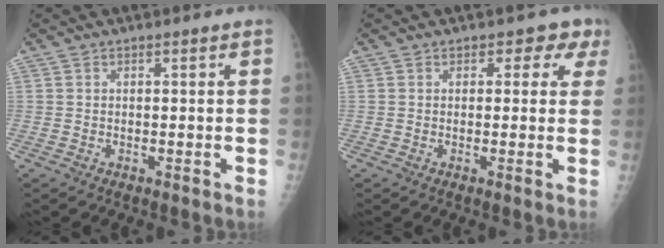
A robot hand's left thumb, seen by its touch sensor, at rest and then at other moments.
{"total": 3.4, "force": [1.7, 2.5, 1.6], "torque": [0.018, -0.002, 0.011]}